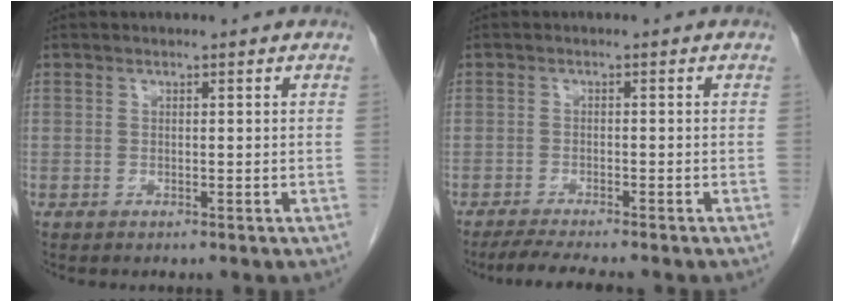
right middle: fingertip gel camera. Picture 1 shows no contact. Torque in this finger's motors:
{"motor_torque": [0.55, -0.41, 0.00, 0.02]}